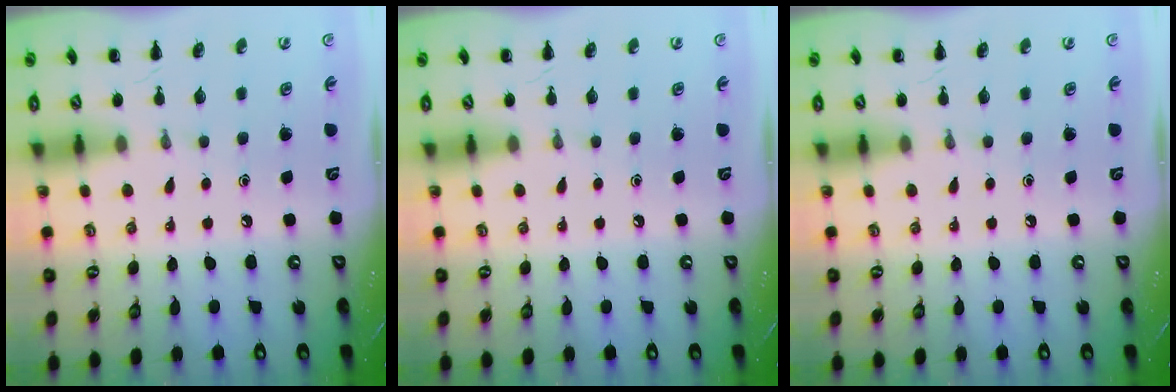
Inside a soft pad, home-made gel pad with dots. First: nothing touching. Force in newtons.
{"total": 0.0}
{"total": 0.0}